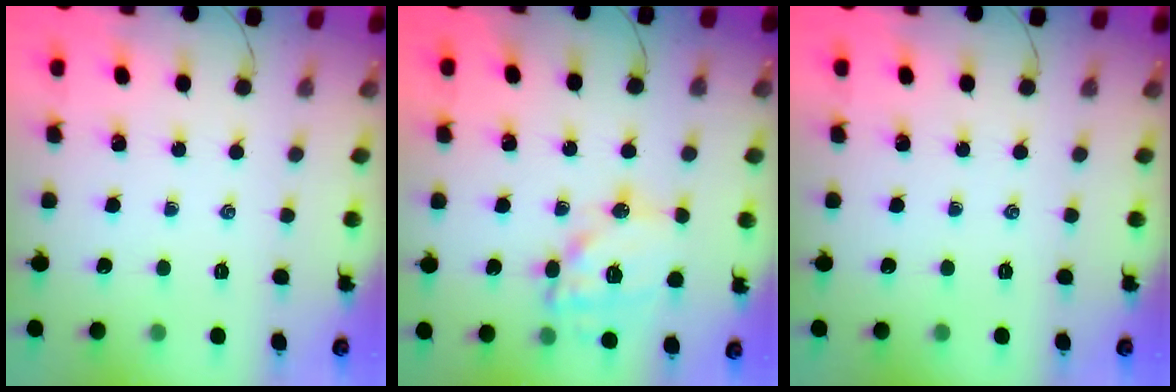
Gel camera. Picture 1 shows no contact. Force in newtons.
{"total": 15.6, "press": 15.5, "slide": 2.2}
{"total": 0.0}